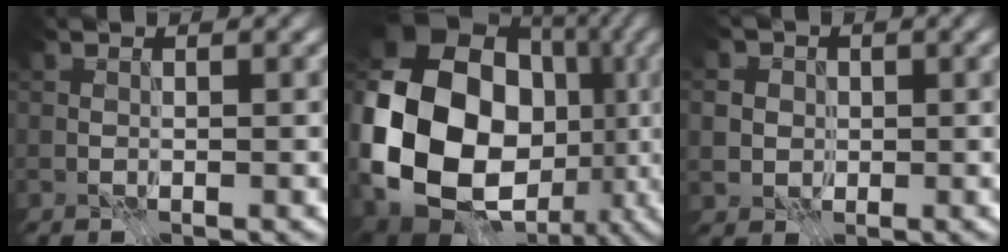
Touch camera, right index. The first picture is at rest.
{"total": 19.2, "force": [-2.3, 14.8, 12.0], "torque": [-0.257, 0.000, -0.042]}
{"total": 5.0, "force": [1.5, 4.4, 1.9], "torque": [-0.031, 0.023, 0.011]}